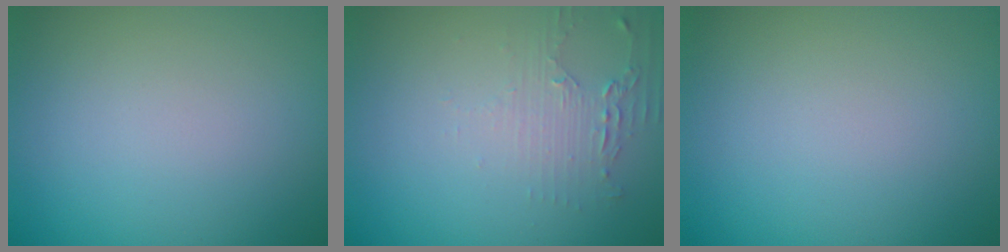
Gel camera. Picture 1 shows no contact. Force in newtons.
{"total": 1.7, "press": 1.7, "slide": 0.3}
{"total": 0.0}